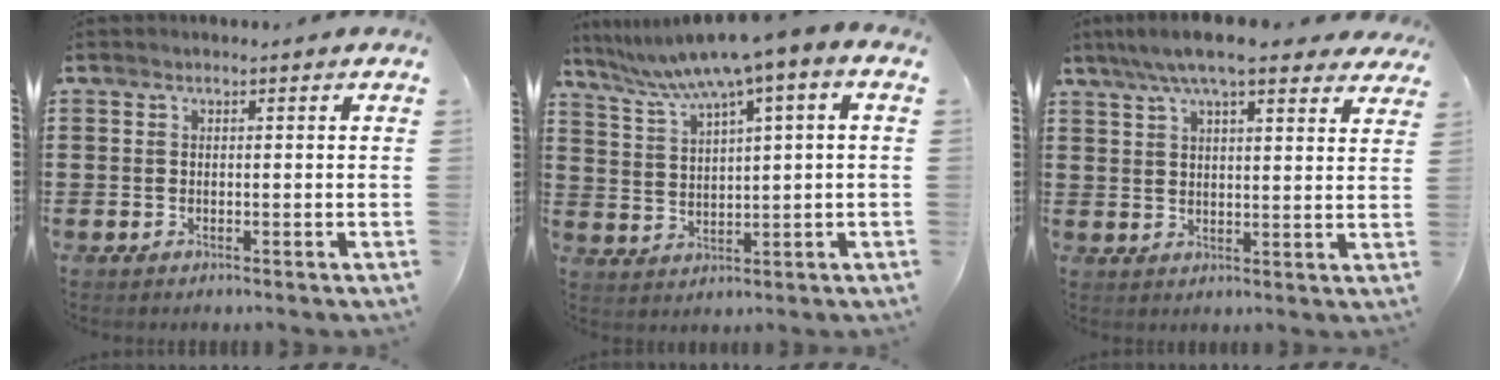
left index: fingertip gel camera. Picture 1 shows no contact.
{"total": 6.0, "force": [3.9, 0.4, 4.5], "torque": [-0.101, -0.025, 0.060]}
{"total": 8.1, "force": [6.6, 1.2, 4.4], "torque": [-0.102, -0.007, 0.120]}